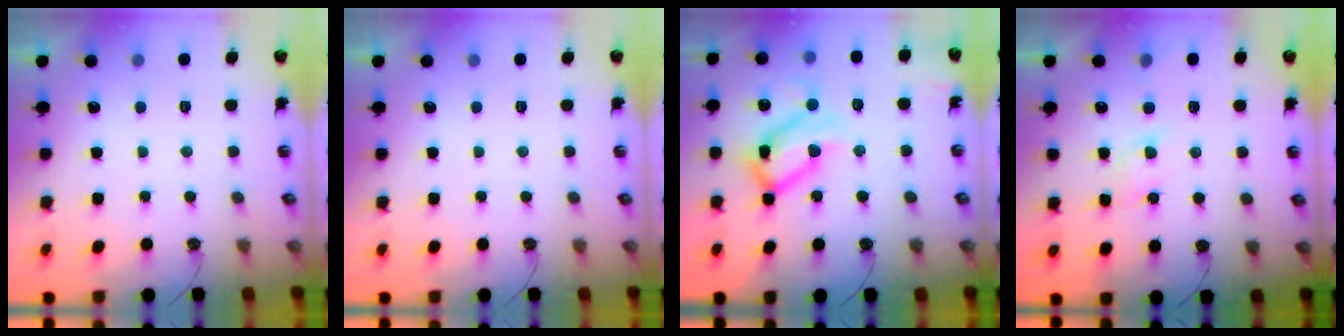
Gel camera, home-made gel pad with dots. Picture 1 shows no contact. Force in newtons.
{"total": 0.0}
{"total": 17.9, "press": 17.8, "slide": 1.9}
{"total": 3.9, "press": 3.9, "slide": 0.4}